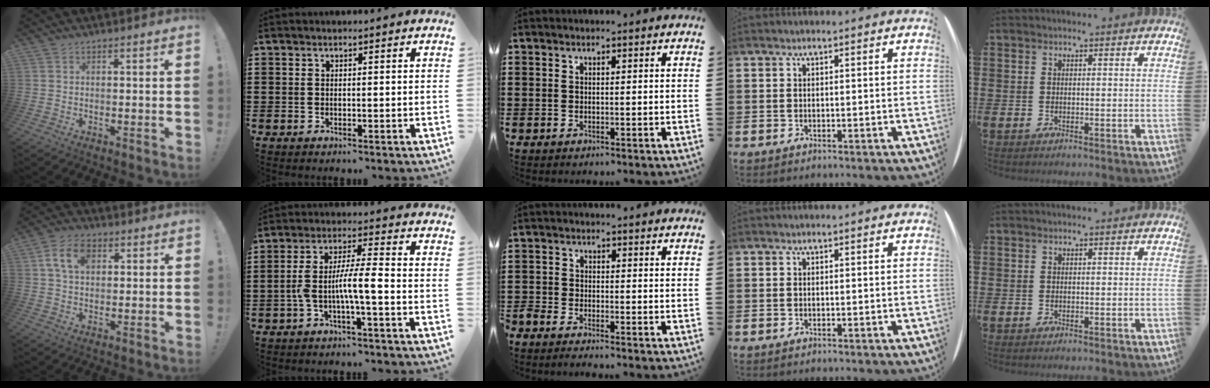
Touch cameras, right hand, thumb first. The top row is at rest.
{"thumb": {"total": 8.8, "force": [2.7, 5.8, 6.0], "torque": [-0.109, 0.009, 0.050]}, "index": {"total": 6.7, "force": [-2.2, 0.9, 6.3], "torque": [-0.123, 0.001, -0.047]}, "middle": {"total": 1.9, "force": [-1.9, 0.1, 0.2], "torque": [-0.008, 0.000, -0.040]}}